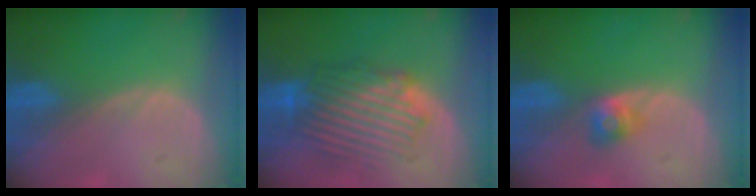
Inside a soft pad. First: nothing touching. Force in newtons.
{"total": 8.9, "press": 8.6, "slide": 2.2}
{"total": 2.7, "press": 2.4, "slide": 1.1}